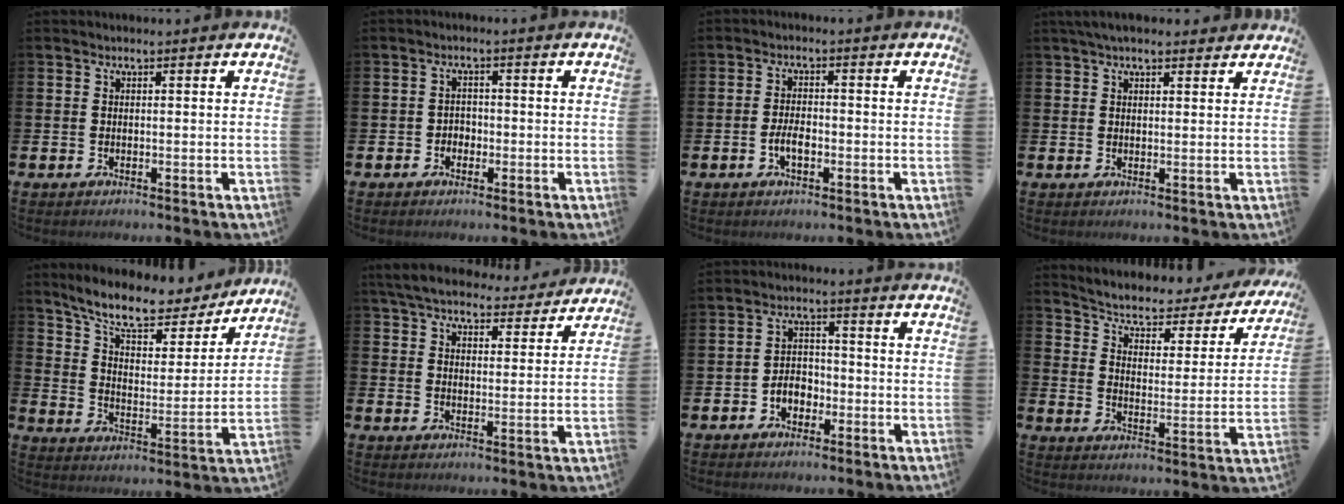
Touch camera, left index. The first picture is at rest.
{"total": 1.8, "force": [-1.0, 1.5, 0.4], "torque": [-0.008, 0.004, -0.024]}
{"total": 2.9, "force": [-0.9, 1.3, 2.4], "torque": [-0.042, 0.003, -0.017]}
{"total": 3.2, "force": [2.8, 0.9, 1.3], "torque": [-0.028, -0.003, 0.050]}
{"total": 10.1, "force": [8.9, 2.7, 3.9], "torque": [-0.099, -0.060, 0.152]}
{"total": 6.7, "force": [6.2, 1.6, 1.6], "torque": [-0.051, -0.039, 0.110]}
{"total": 3.3, "force": [-1.8, 2.4, 1.4], "torque": [-0.029, 0.008, -0.040]}
{"total": 4.4, "force": [3.9, 1.6, 1.3], "torque": [-0.052, -0.035, 0.056]}